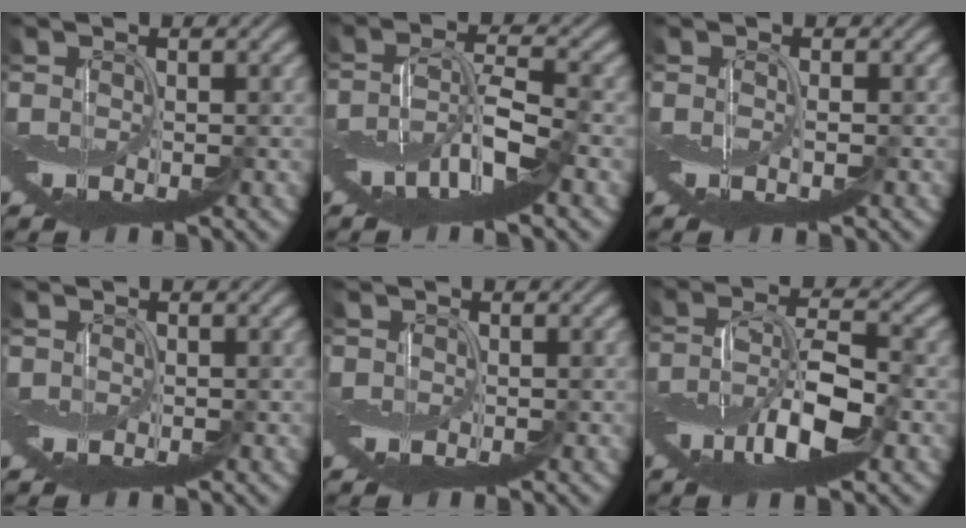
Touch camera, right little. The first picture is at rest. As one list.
[{"total": 6.0, "force": [-3.0, 1.5, 5.0], "torque": [-0.095, 0.004, -0.063]}, {"total": 0.7, "force": [-0.2, -0.1, 0.7], "torque": [-0.014, -0.003, -0.003]}, {"total": 0.7, "force": [0.3, 0.6, -0.3], "torque": [0.003, 0.001, 0.002]}, {"total": 1.0, "force": [0.2, 0.9, -0.3], "torque": [0.003, 0.000, 0.000]}, {"total": 7.1, "force": [-3.1, 2.6, 5.8], "torque": [-0.119, 0.006, -0.062]}]